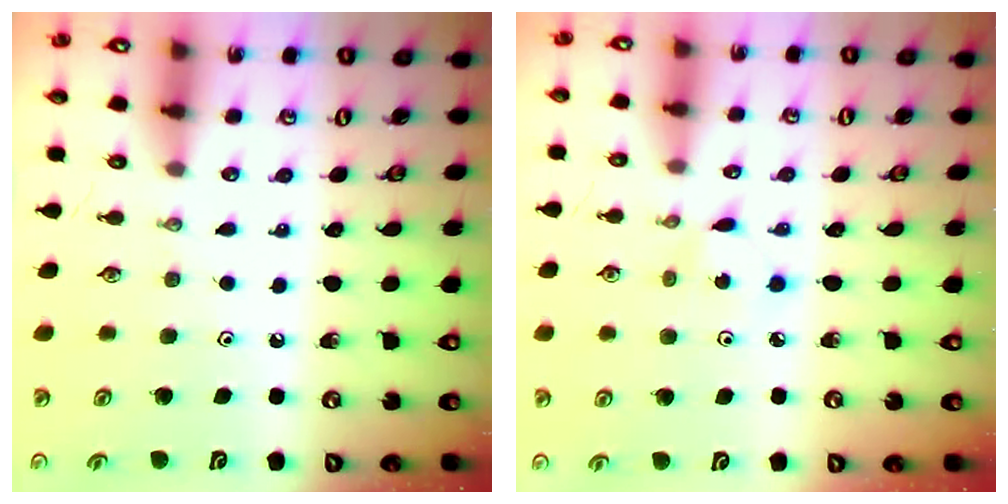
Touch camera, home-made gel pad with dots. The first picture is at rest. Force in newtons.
{"total": 2.6, "press": 2.6, "slide": 0.3}